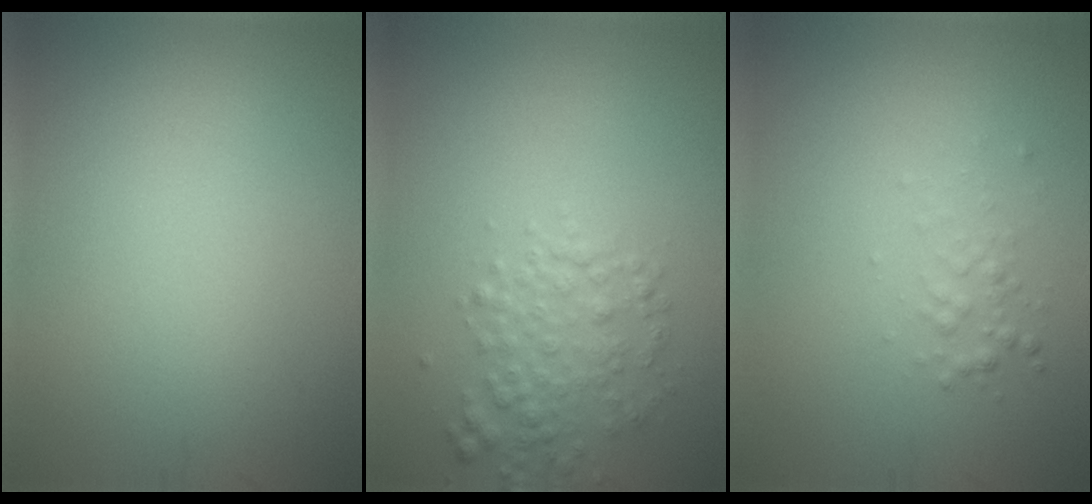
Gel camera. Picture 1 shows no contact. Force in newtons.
{"total": 2.9, "press": 2.9, "slide": 0.1}
{"total": 1.2, "press": 1.2, "slide": 0.1}